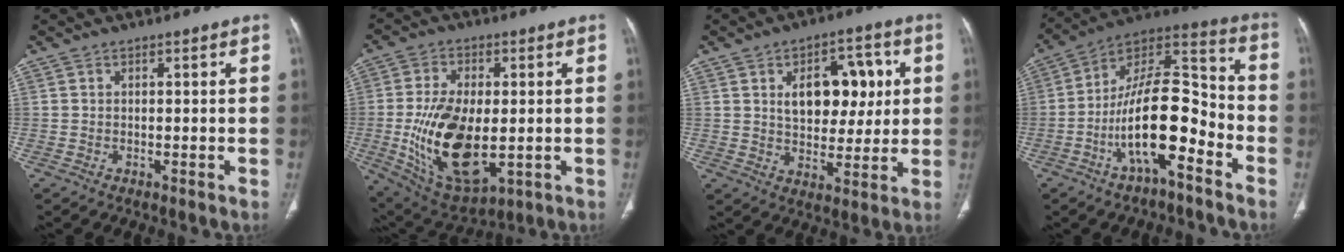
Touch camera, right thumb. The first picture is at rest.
{"total": 18.4, "force": [-2.1, 9.8, 15.4], "torque": [-0.279, -0.012, -0.015]}
{"total": 13.7, "force": [3.2, 8.5, 10.3], "torque": [-0.099, 0.003, 0.052]}
{"total": 18.1, "force": [-6.9, 7.0, 15.2], "torque": [-0.250, 0.073, -0.120]}